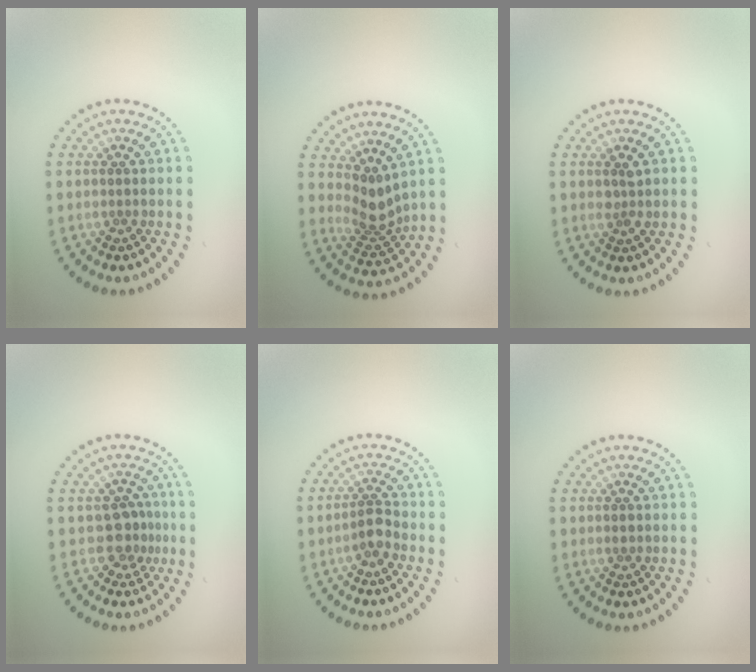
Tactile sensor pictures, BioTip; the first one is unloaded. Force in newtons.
{"total": 2.9, "press": 2.2, "slide": 1.9}
{"total": 0.9, "press": 0.9, "slide": 0.3}
{"total": 2.3, "press": 1.9, "slide": 1.3}
{"total": 1.8, "press": 1.5, "slide": 1.0}
{"total": 0.7, "press": 0.7, "slide": 0.0}